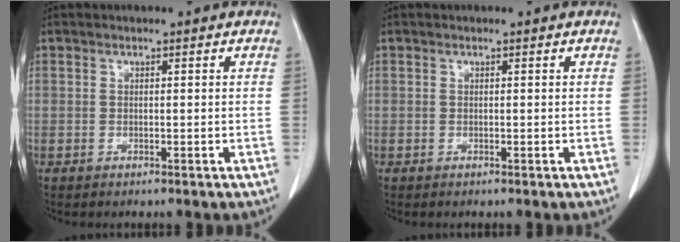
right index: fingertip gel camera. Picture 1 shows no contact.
{"total": 0.0}